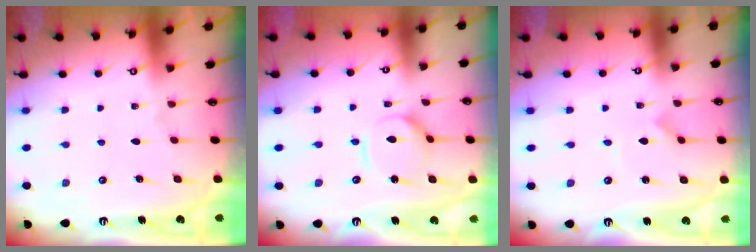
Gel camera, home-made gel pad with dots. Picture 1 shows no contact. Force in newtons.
{"total": 7.8, "press": 7.7, "slide": 0.6}
{"total": 0.0}